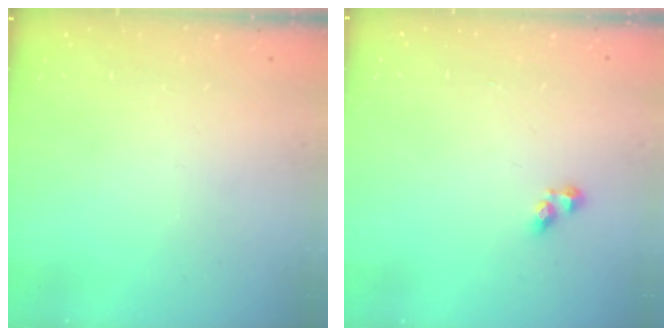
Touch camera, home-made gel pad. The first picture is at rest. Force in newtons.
{"total": 2.8, "press": 2.8, "slide": 0.3}